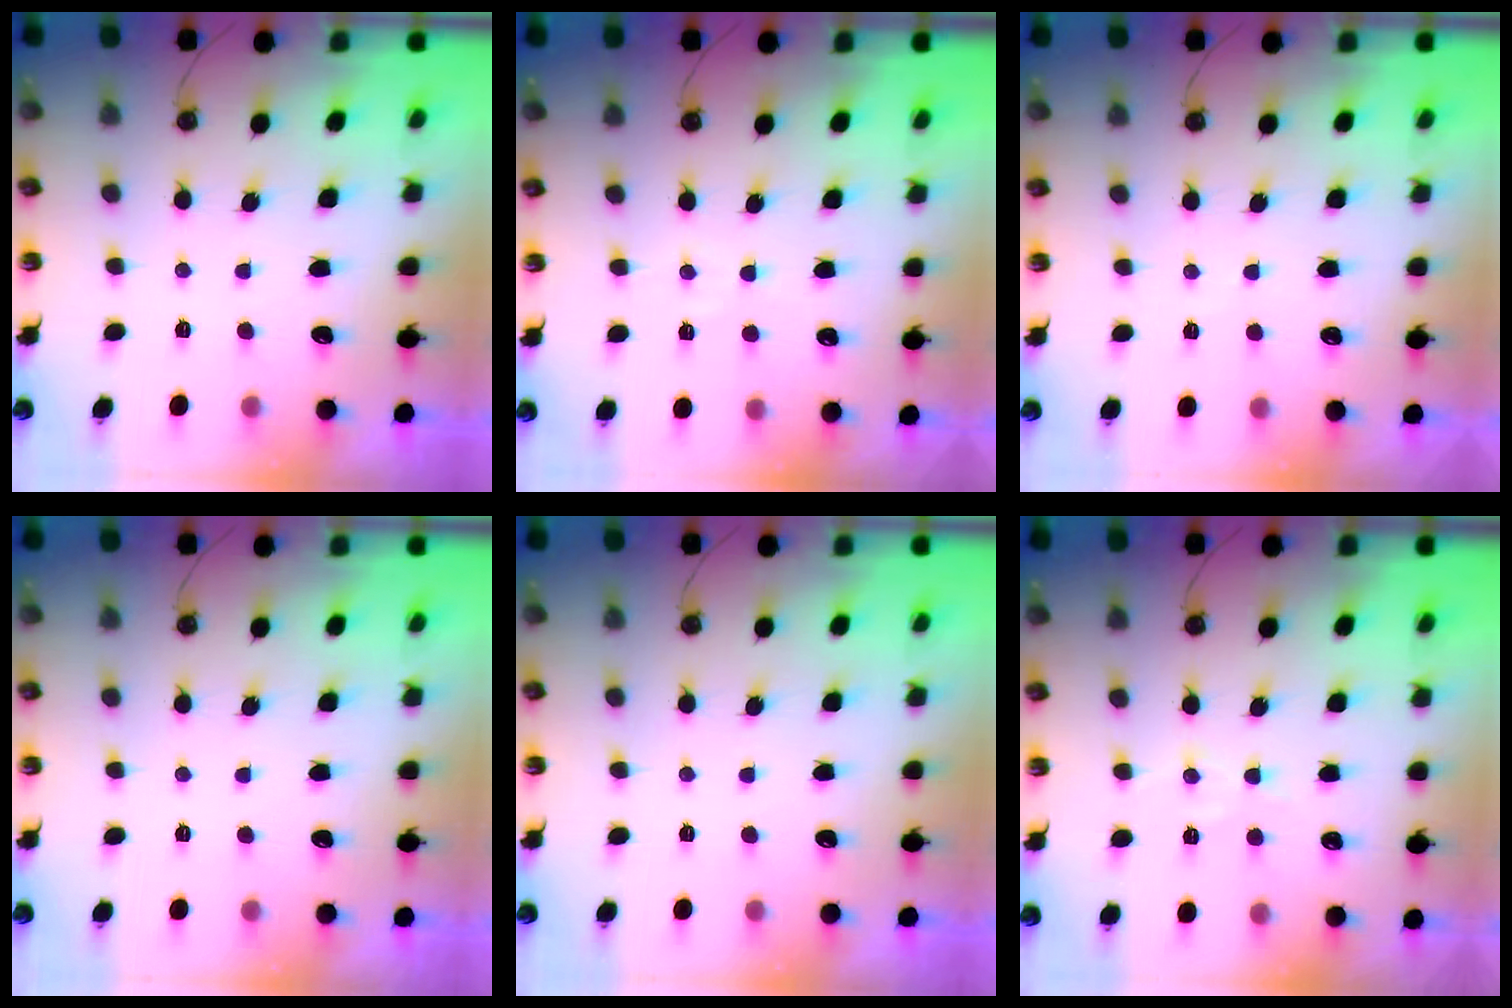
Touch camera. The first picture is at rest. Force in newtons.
{"total": 5.9, "press": 5.9, "slide": 0.8}
{"total": 2.4, "press": 2.4, "slide": 0.4}
{"total": 0.0}
{"total": 0.0}
{"total": 6.5, "press": 6.5, "slide": 0.4}